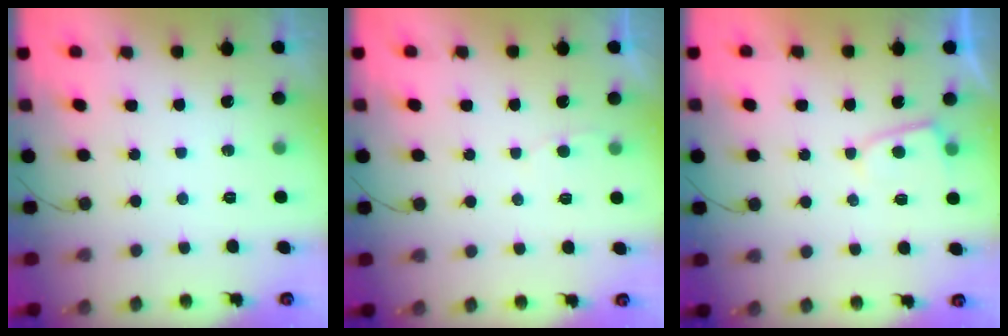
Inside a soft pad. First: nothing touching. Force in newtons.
{"total": 2.0, "press": 2.0, "slide": 0.2}
{"total": 3.0, "press": 2.9, "slide": 0.3}